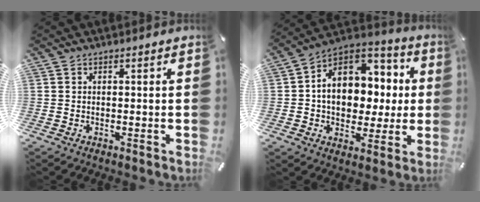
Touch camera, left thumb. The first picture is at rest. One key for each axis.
{"total": 13.1, "fx": 0.7, "fy": 10.9, "fz": 7.2, "tx": -0.120, "ty": -0.010, "tz": 0.020}